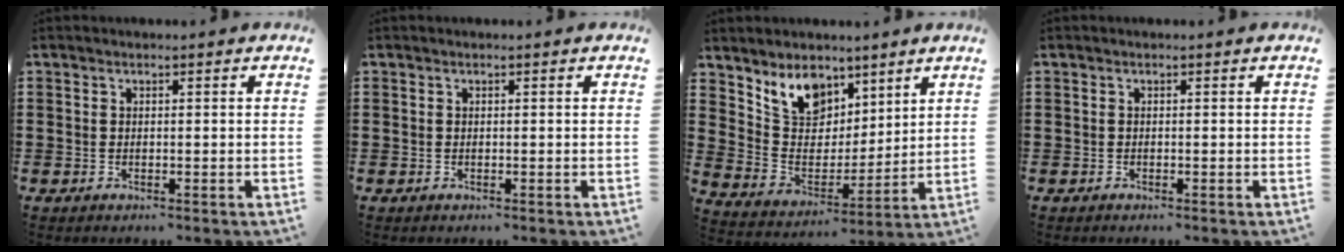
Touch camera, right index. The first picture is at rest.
{"total": 0.0}
{"total": 8.7, "force": [6.2, 5.5, 2.7], "torque": [-0.076, -0.018, 0.117]}
{"total": 0.0}